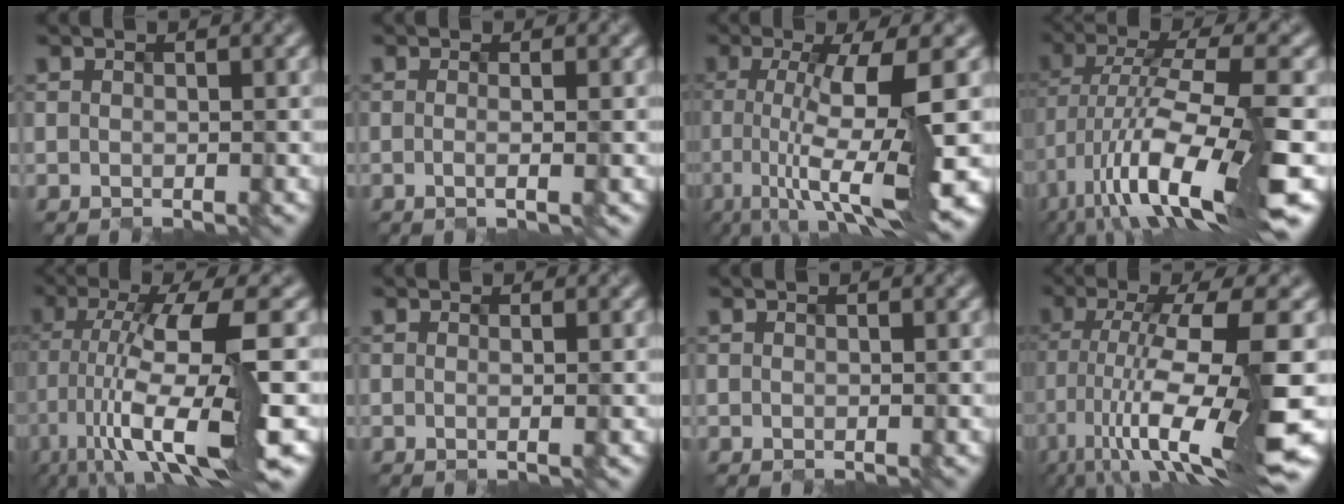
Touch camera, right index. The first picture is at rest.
{"total": 1.6, "force": [-0.3, 0.5, 1.5], "torque": [-0.021, 0.001, -0.018]}
{"total": 9.2, "force": [-1.1, 2.0, 9.0], "torque": [-0.125, -0.008, -0.017]}
{"total": 12.2, "force": [-4.8, 2.4, 10.9], "torque": [-0.193, 0.000, -0.076]}
{"total": 11.0, "force": [-2.3, 2.3, 10.5], "torque": [-0.171, -0.006, -0.037]}
{"total": 1.0, "force": [0.0, 0.4, 1.0], "torque": [-0.012, 0.003, -0.012]}
{"total": 0.0}
{"total": 12.3, "force": [-3.4, 2.7, 11.5], "torque": [-0.181, -0.007, -0.053]}